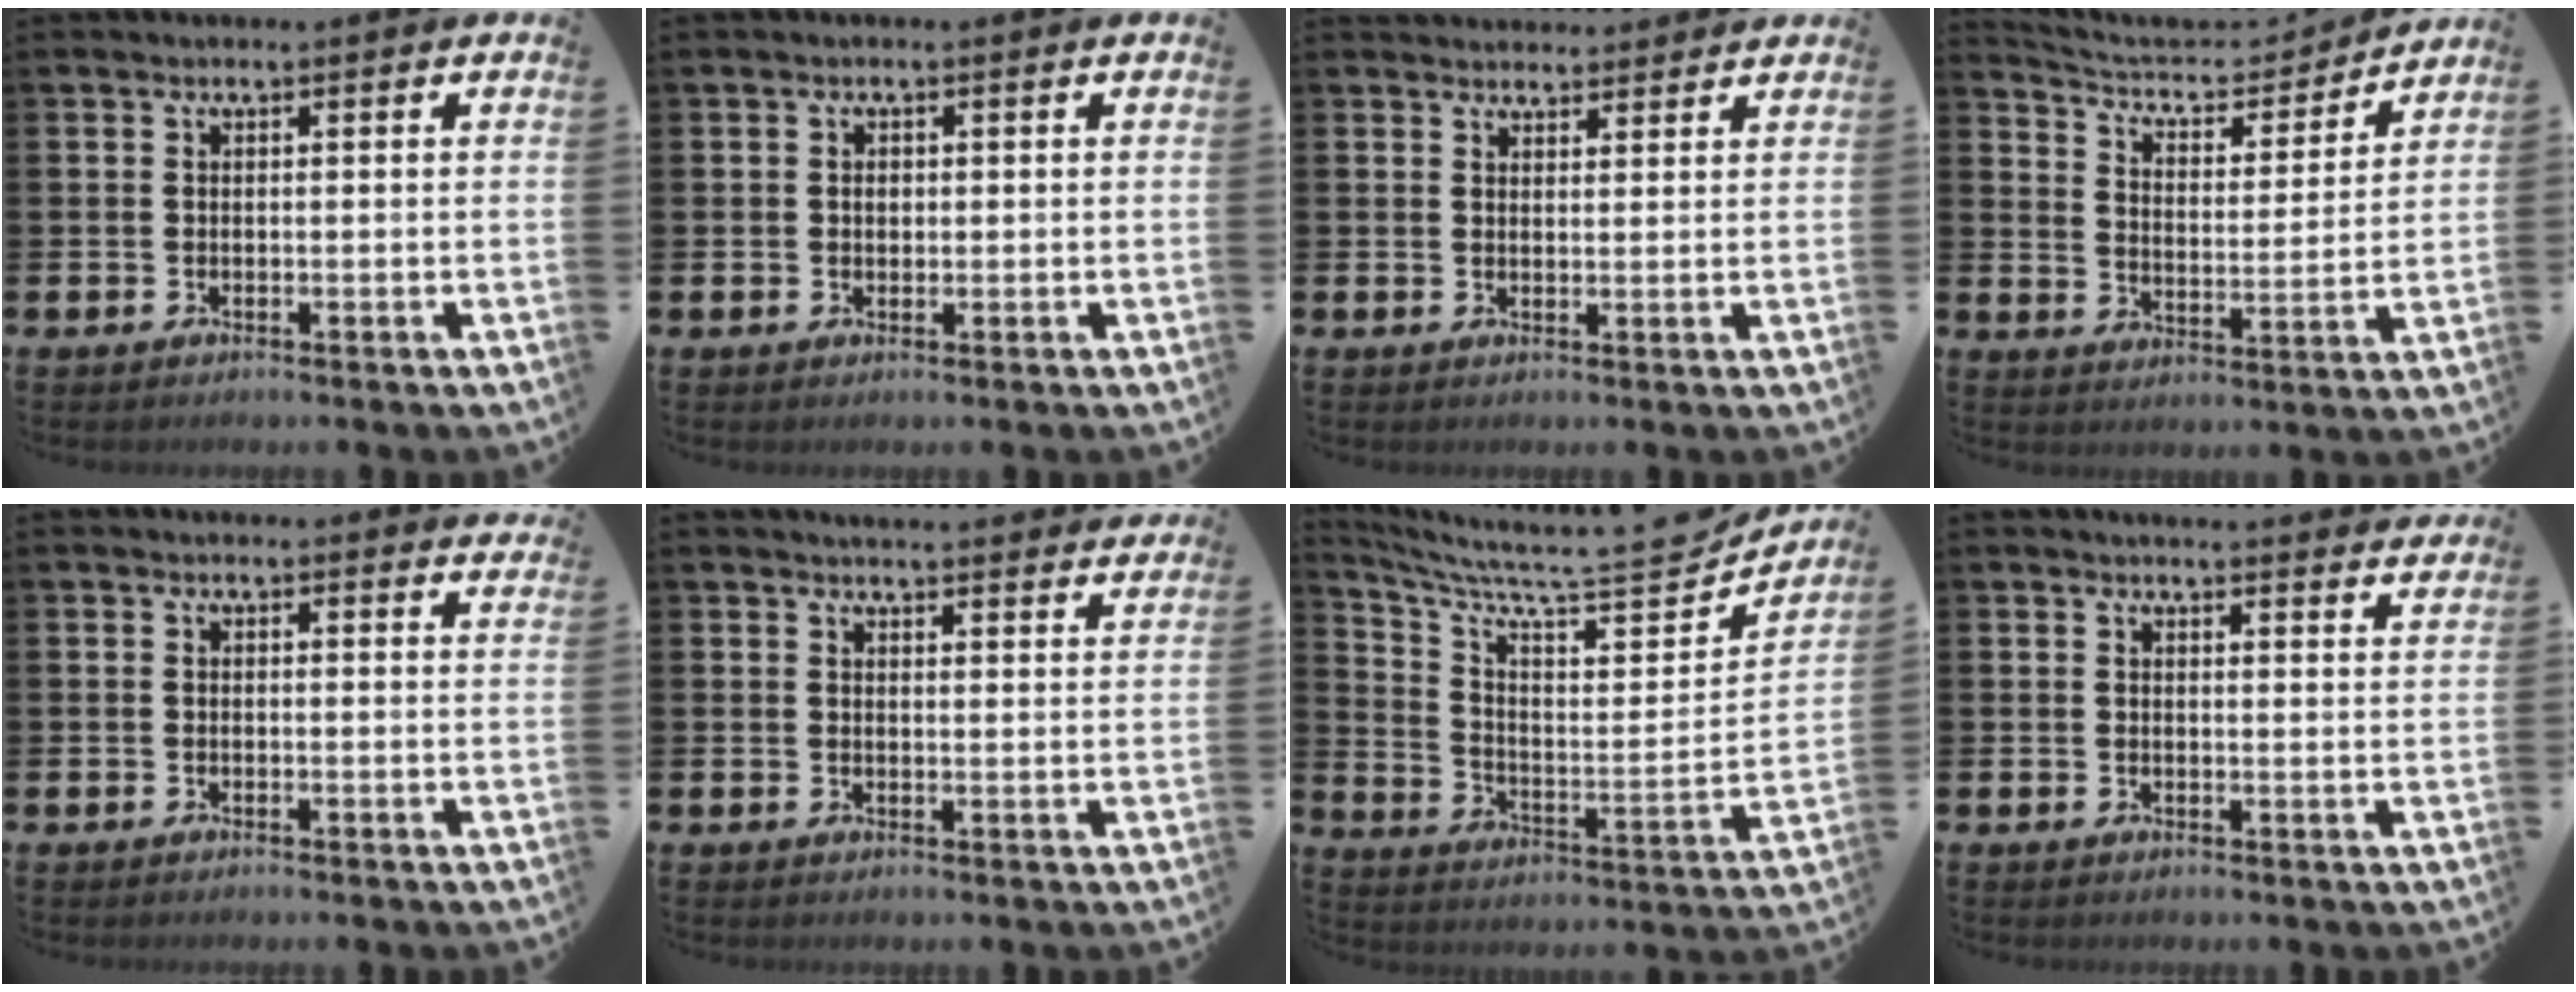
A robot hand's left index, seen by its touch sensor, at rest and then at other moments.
{"total": 1.0, "force": [0.2, 0.8, 0.5], "torque": [0.004, 0.000, -0.001]}
{"total": 2.7, "force": [2.6, 0.7, -0.3], "torque": [0.006, -0.013, 0.048]}
{"total": 6.0, "force": [5.6, 1.8, 1.1], "torque": [-0.051, -0.045, 0.091]}
{"total": 1.1, "force": [1.1, 0.1, 0.0], "torque": [0.010, -0.005, 0.018]}
{"total": 3.7, "force": [3.7, 0.0, 0.0], "torque": [0.004, -0.026, 0.065]}
{"total": 8.0, "force": [7.1, 1.6, 3.3], "torque": [-0.089, -0.069, 0.112]}
{"total": 3.2, "force": [3.1, -0.2, -0.1], "torque": [0.007, -0.022, 0.055]}